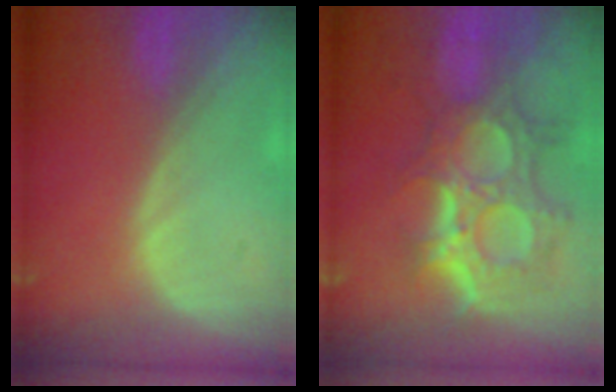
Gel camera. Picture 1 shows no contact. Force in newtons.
{"total": 11.8, "press": 10.6, "slide": 5.2}